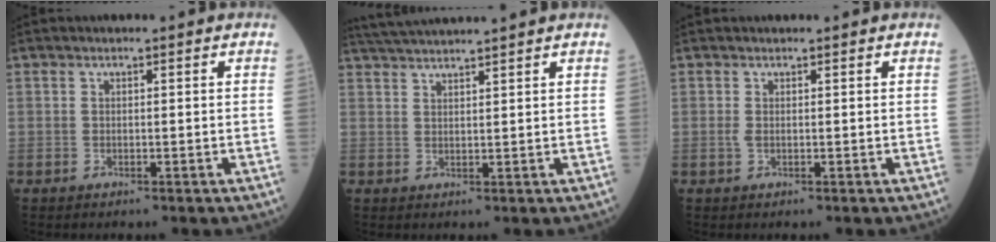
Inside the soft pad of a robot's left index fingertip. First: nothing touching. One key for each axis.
{"total": 7.9, "fx": 7.3, "fy": -1.2, "fz": 2.8, "tx": -0.052, "ty": 0.030, "tz": 0.119}
{"total": 0.9, "fx": 0.3, "fy": 0.4, "fz": 0.7, "tx": -0.023, "ty": 0.011, "tz": 0.006}